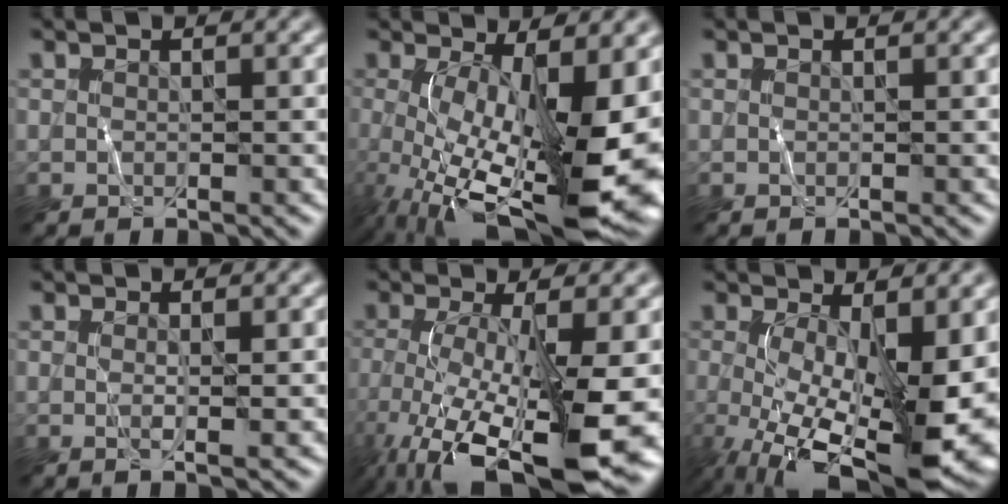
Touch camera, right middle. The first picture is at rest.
{"total": 15.9, "force": [-1.7, 6.1, 14.6], "torque": [-0.240, -0.031, -0.013]}
{"total": 0.0}
{"total": 1.4, "force": [0.2, 0.2, 1.4], "torque": [-0.023, -0.004, 0.002]}
{"total": 14.2, "force": [-5.6, 4.3, 12.4], "torque": [-0.228, -0.045, -0.083]}
{"total": 15.3, "force": [-3.2, 6.4, 13.6], "torque": [-0.221, -0.033, -0.037]}